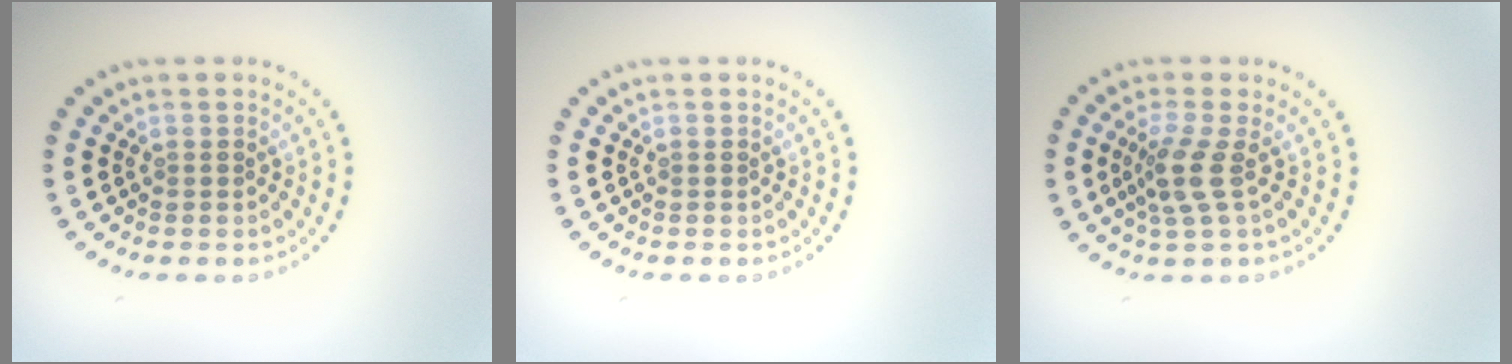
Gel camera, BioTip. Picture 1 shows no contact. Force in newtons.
{"total": 0.0}
{"total": 2.7, "press": 2.0, "slide": 1.8}